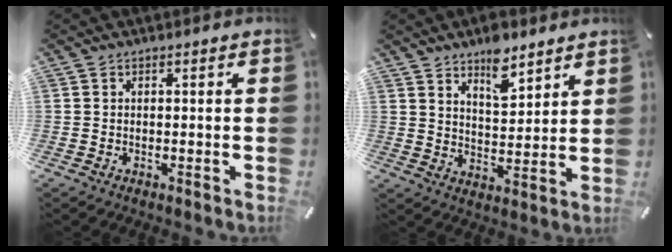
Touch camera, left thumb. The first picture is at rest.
{"total": 8.3, "force": [6.6, 3.8, 3.4], "torque": [-0.040, -0.039, 0.114]}